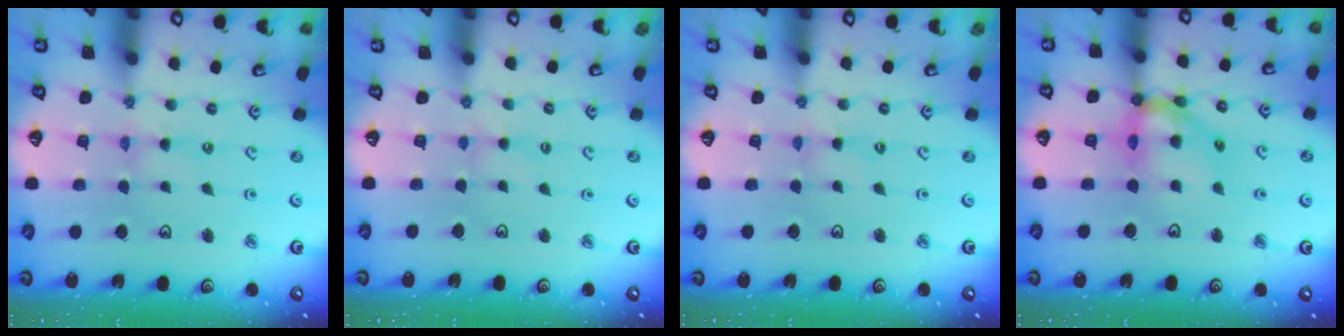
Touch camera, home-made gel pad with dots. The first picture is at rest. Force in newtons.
{"total": 1.9, "press": 1.8, "slide": 0.4}
{"total": 0.0}
{"total": 14.7, "press": 14.6, "slide": 1.6}